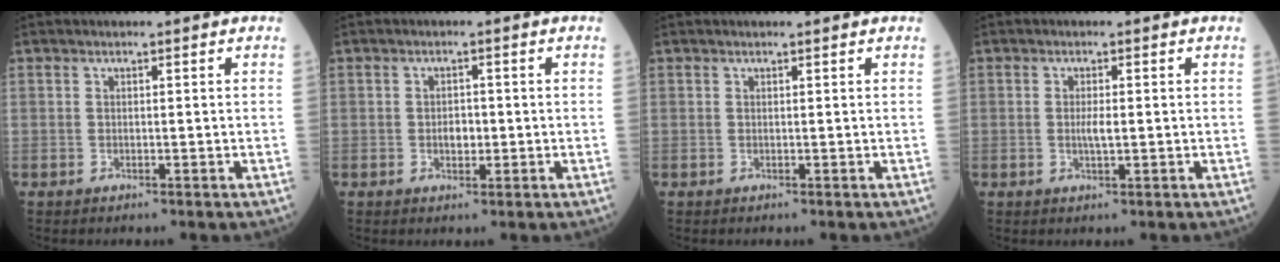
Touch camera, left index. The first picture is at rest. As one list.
[{"total": 2.0, "force": [-0.3, 1.3, 1.5], "torque": [-0.024, 0.003, -0.003]}, {"total": 1.1, "force": [1.0, -0.1, 0.4], "torque": [-0.009, 0.004, 0.014]}, {"total": 1.9, "force": [0.0, 0.3, 1.9], "torque": [-0.040, -0.001, 0.001]}]